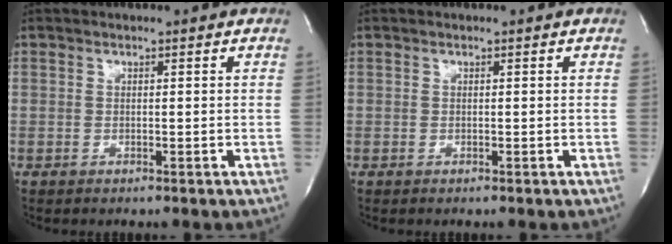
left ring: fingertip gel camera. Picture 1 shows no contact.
{"total": 0.0}